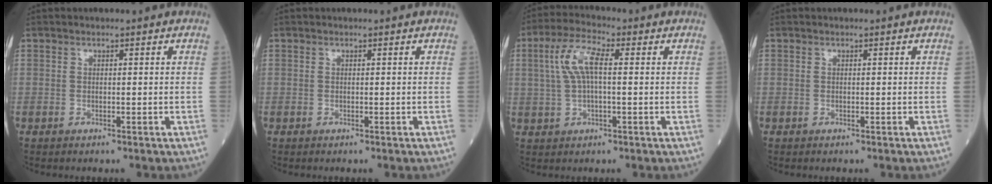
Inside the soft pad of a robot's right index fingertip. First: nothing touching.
{"total": 0.0}
{"total": 6.8, "force": [1.2, 1.7, 6.4], "torque": [-0.141, 0.022, 0.025]}
{"total": 0.0}